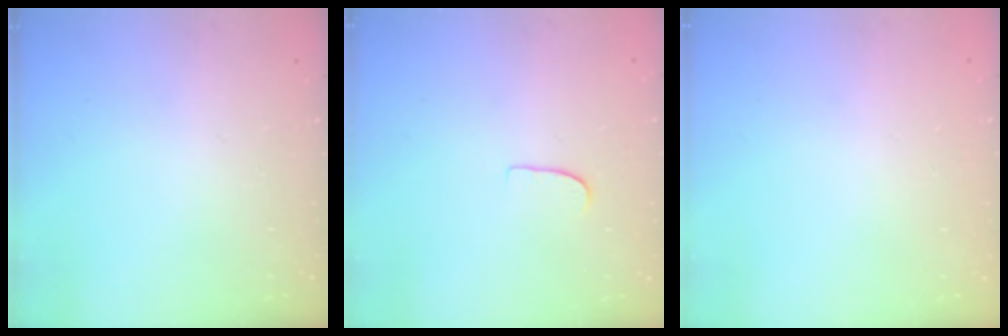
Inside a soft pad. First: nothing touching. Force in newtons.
{"total": 5.2, "press": 5.2, "slide": 0.4}
{"total": 0.0}